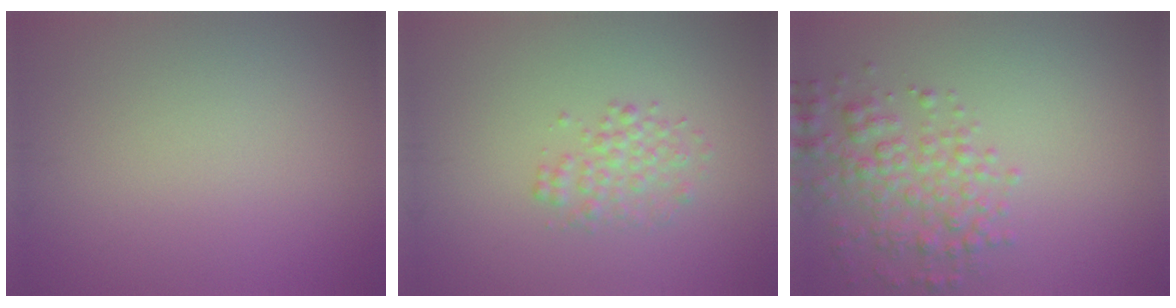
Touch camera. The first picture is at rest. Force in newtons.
{"total": 2.0, "press": 2.0, "slide": 0.1}
{"total": 3.8, "press": 3.8, "slide": 0.1}